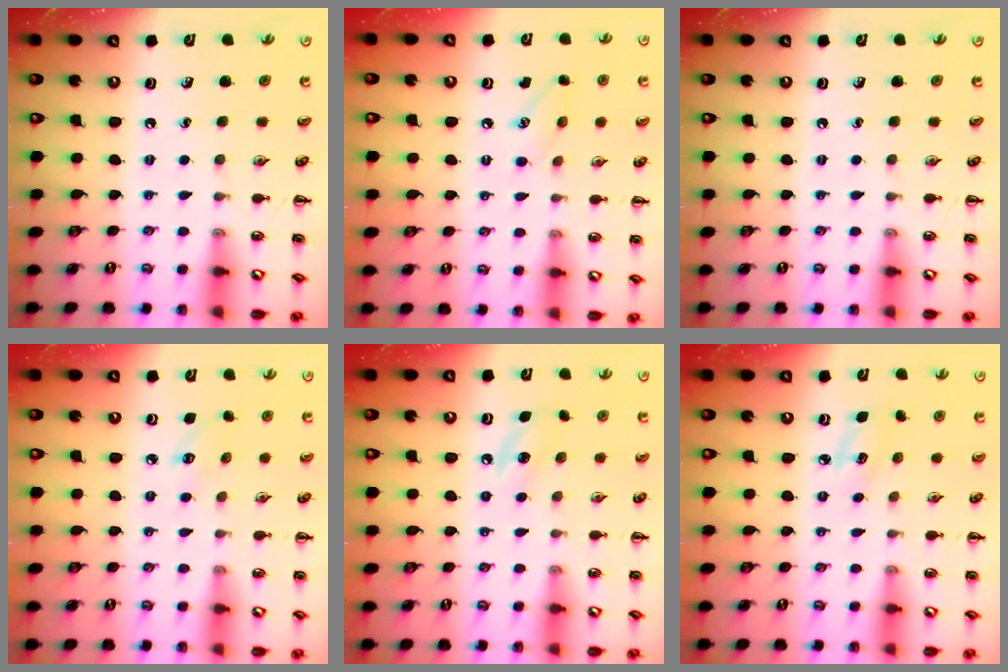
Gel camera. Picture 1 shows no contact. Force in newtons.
{"total": 8.2, "press": 8.0, "slide": 1.7}
{"total": 0.0}
{"total": 3.9, "press": 3.7, "slide": 1.1}
{"total": 6.7, "press": 6.5, "slide": 1.7}
{"total": 5.2, "press": 5.1, "slide": 1.2}